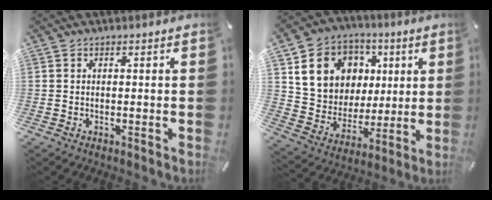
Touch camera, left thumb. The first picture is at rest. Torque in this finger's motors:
{"motor_torque": [2.24, 2.24, 1.44, -1.33, 0.13]}